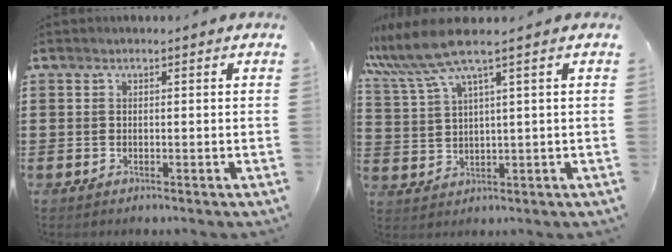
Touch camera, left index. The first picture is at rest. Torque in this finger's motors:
{"motor_torque": [2.14, 0.00, 0.77, 0.21]}